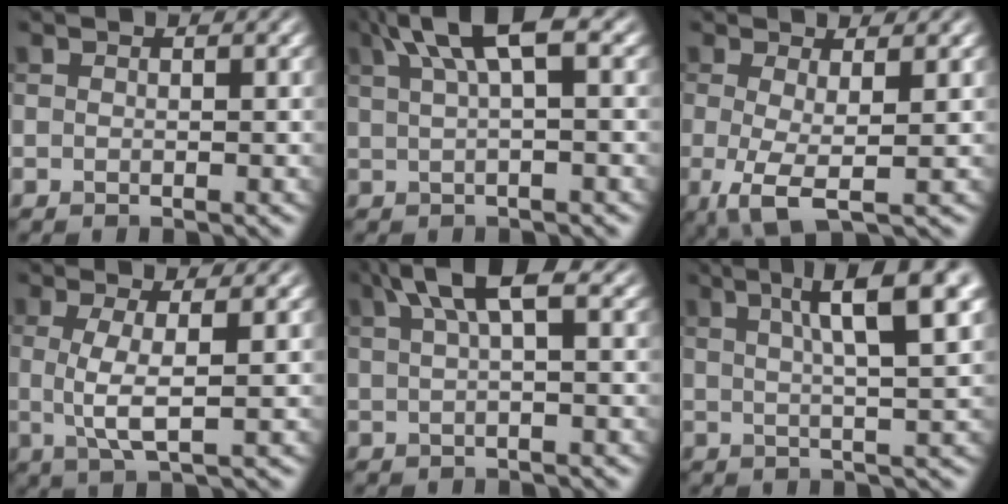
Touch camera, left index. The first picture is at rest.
{"total": 6.0, "force": [2.7, 1.7, 5.1], "torque": [-0.076, 0.020, 0.043]}
{"total": 4.0, "force": [-0.5, 0.9, 3.9], "torque": [-0.072, -0.011, -0.013]}
{"total": 3.5, "force": [0.1, 0.7, 3.4], "torque": [-0.067, -0.004, 0.003]}
{"total": 4.8, "force": [2.1, 1.2, 4.2], "torque": [-0.066, 0.014, 0.031]}
{"total": 8.0, "force": [3.4, 1.6, 7.0], "torque": [-0.078, 0.017, 0.047]}